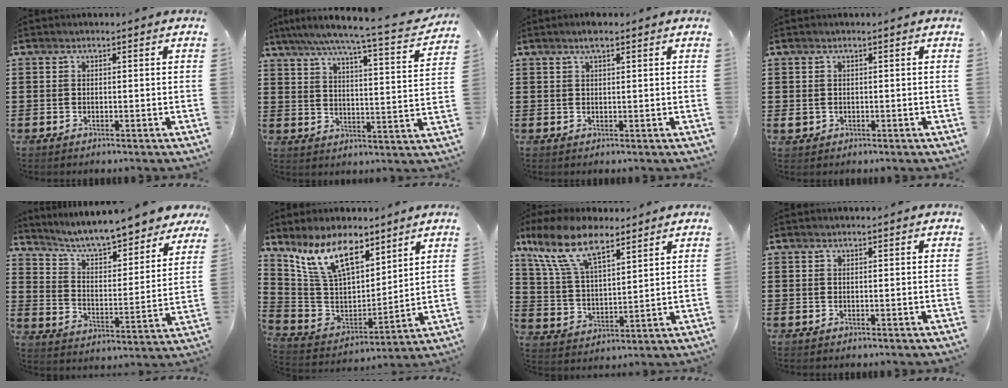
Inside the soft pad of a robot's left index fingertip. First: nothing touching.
{"total": 6.4, "force": [5.3, -0.5, 3.5], "torque": [-0.090, -0.040, 0.082]}
{"total": 2.2, "force": [1.5, 0.4, 1.6], "torque": [-0.033, 0.004, 0.026]}
{"total": 0.9, "force": [-0.1, 0.8, 0.1], "torque": [-0.006, 0.005, -0.003]}
{"total": 6.6, "force": [6.3, -0.1, 2.0], "torque": [-0.066, -0.052, 0.105]}
{"total": 12.1, "force": [8.4, 5.0, 7.2], "torque": [-0.183, -0.029, 0.158]}
{"total": 11.8, "force": [8.5, 4.3, 7.0], "torque": [-0.166, -0.015, 0.158]}
{"total": 0.0}